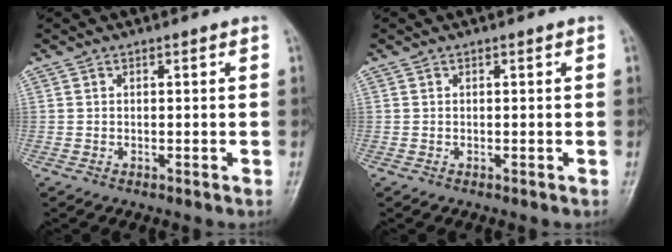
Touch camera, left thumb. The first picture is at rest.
{"total": 0.0}